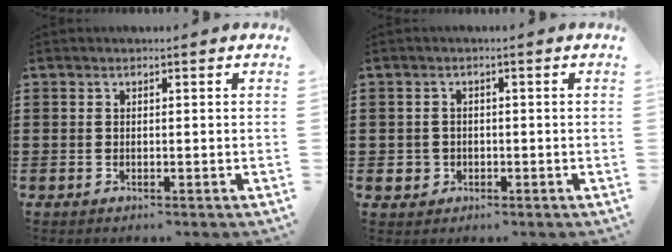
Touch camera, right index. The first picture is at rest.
{"total": 1.8, "force": [-0.5, 1.7, 0.2], "torque": [-0.010, 0.004, -0.014]}